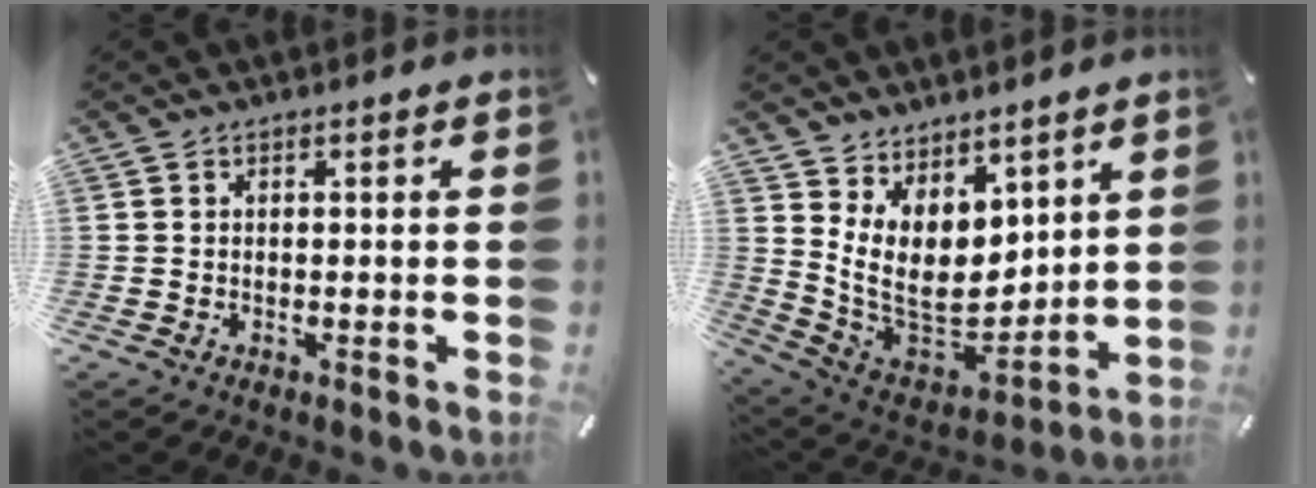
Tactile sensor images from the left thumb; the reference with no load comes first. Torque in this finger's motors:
{"motor_torque": [2.40, 2.61, 1.40, -1.36, 0.27]}